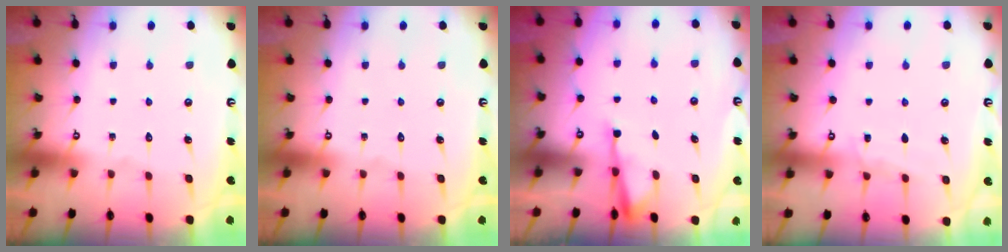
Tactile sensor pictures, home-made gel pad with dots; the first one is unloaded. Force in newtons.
{"total": 0.0}
{"total": 3.2, "press": 3.1, "slide": 0.7}
{"total": 4.1, "press": 4.1, "slide": 0.6}